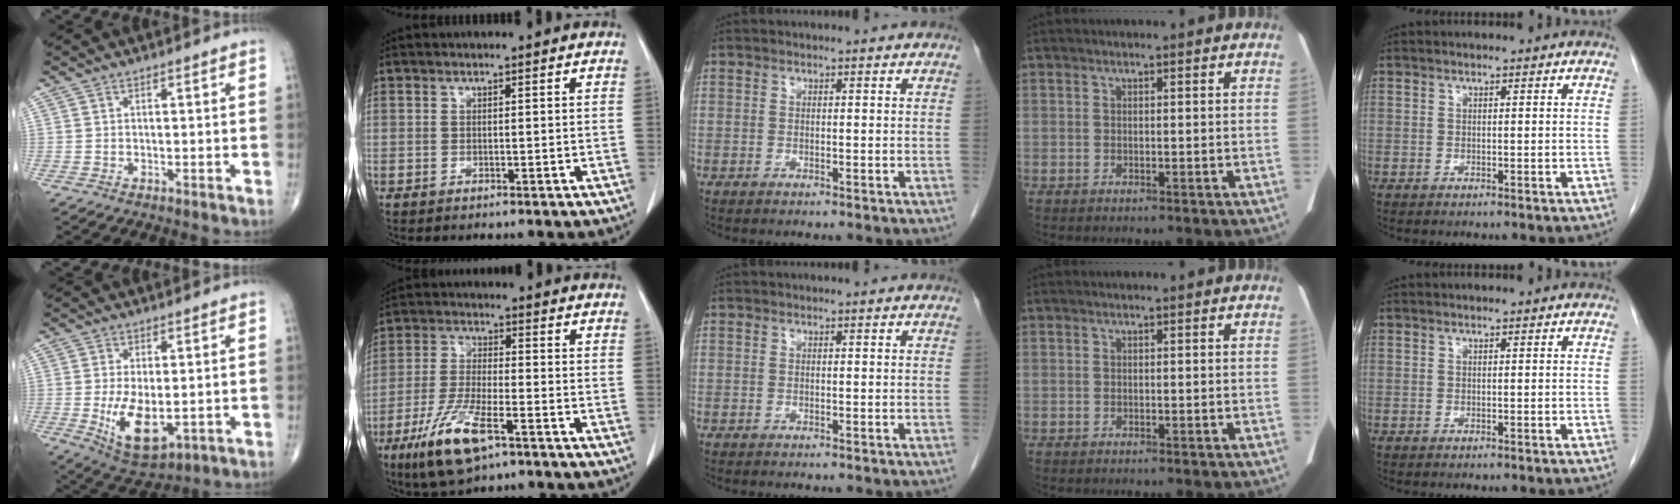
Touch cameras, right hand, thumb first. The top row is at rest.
{"thumb": {"total": 10.3, "force": [-1.5, 5.0, 8.8], "torque": [-0.149, -0.022, -0.009]}, "index": {"total": 10.8, "force": [-6.1, 2.5, 8.6], "torque": [-0.181, -0.023, -0.107]}}